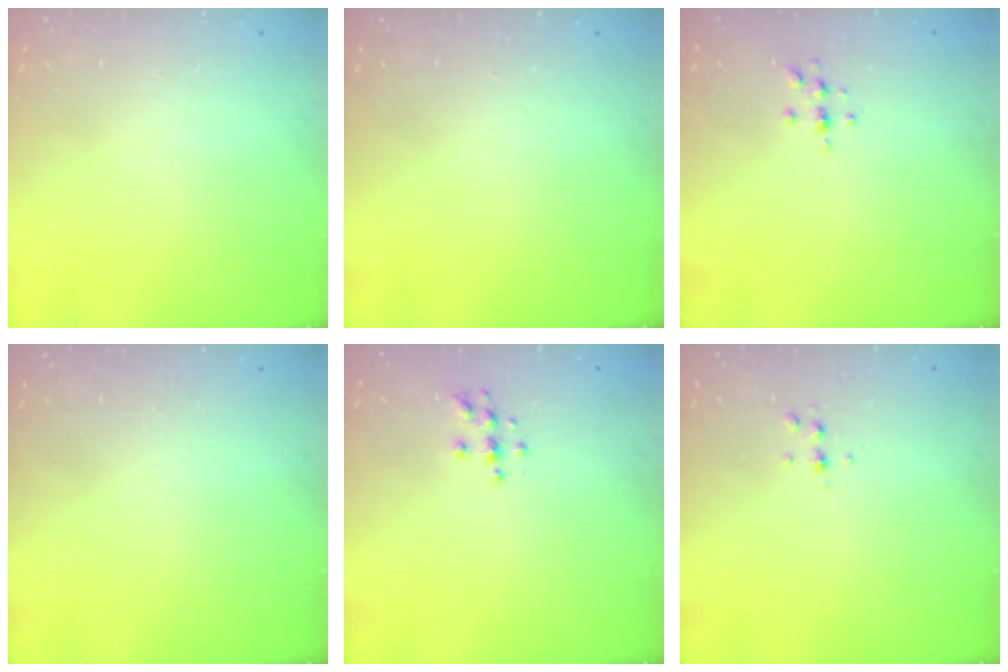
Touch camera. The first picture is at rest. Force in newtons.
{"total": 0.0}
{"total": 3.3, "press": 3.2, "slide": 0.4}
{"total": 0.0}
{"total": 4.9, "press": 4.8, "slide": 0.6}
{"total": 4.1, "press": 4.0, "slide": 0.9}